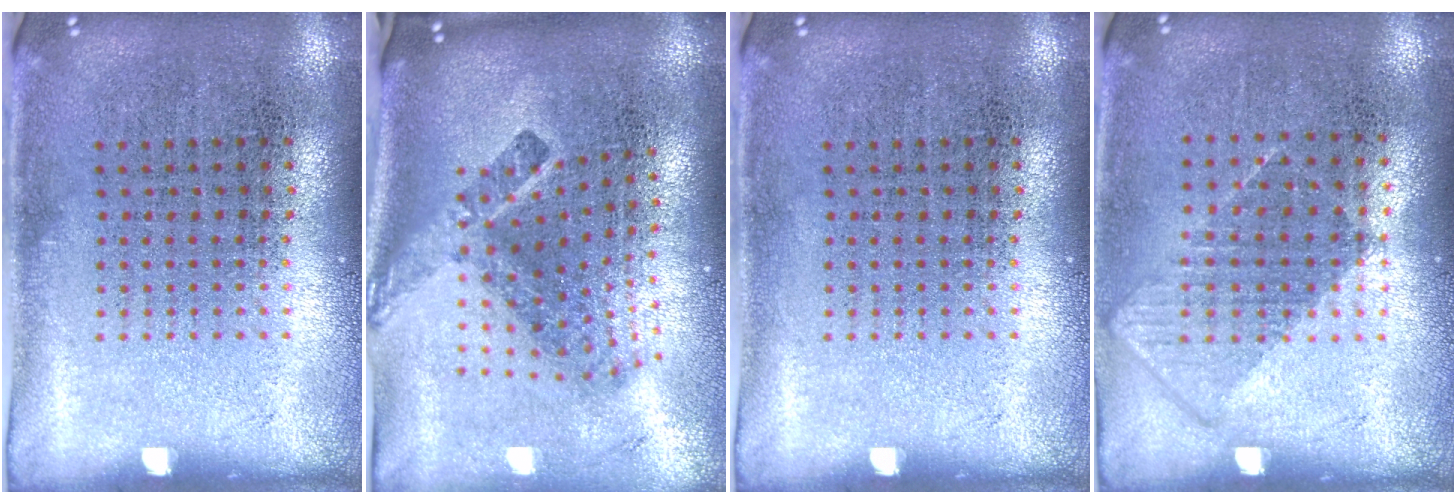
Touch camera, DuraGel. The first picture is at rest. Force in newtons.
{"total": 2.6, "press": 1.6, "slide": 2.0}
{"total": 0.0}
{"total": 0.8, "press": 0.7, "slide": 0.4}